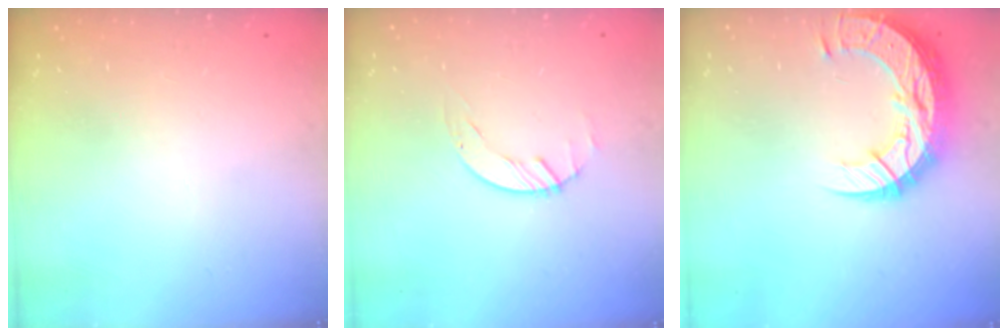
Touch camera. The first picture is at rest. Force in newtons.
{"total": 0.7, "press": 0.7, "slide": 0.2}
{"total": 16.4, "press": 16.4, "slide": 1.0}